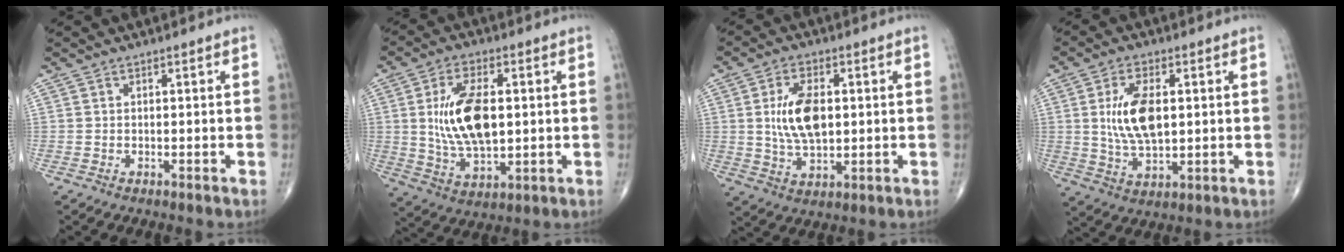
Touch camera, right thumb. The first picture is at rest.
{"total": 14.3, "force": [1.5, 7.2, 12.3], "torque": [-0.220, -0.007, 0.033]}
{"total": 10.3, "force": [1.2, 5.4, 8.6], "torque": [-0.154, -0.005, 0.027]}
{"total": 10.7, "force": [1.5, 5.3, 9.2], "torque": [-0.171, -0.007, 0.033]}